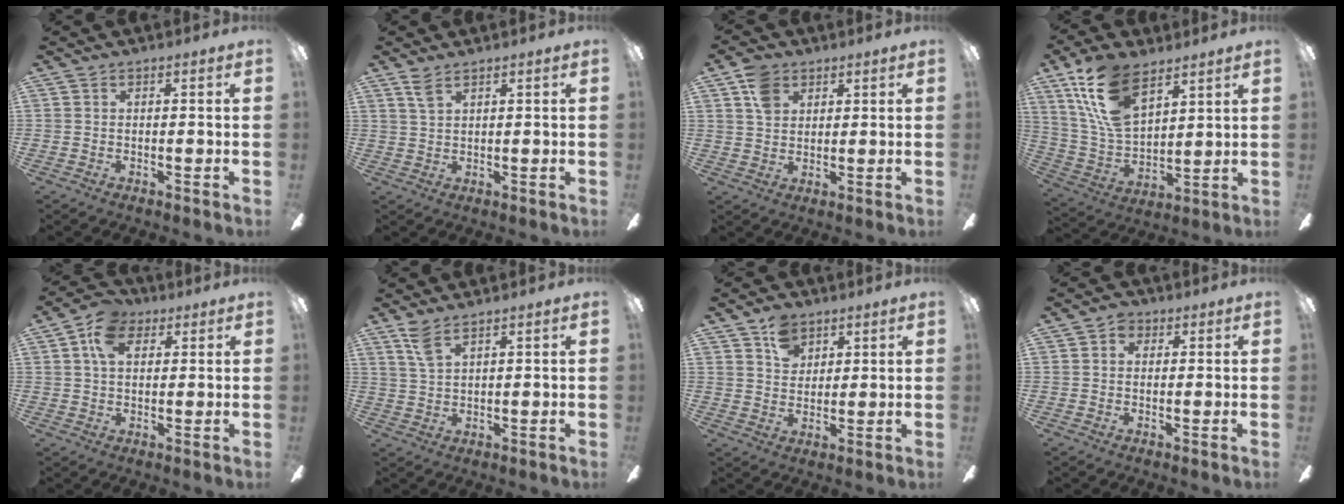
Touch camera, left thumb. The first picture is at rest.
{"total": 3.3, "force": [2.2, 1.2, 2.0], "torque": [-0.047, 0.001, 0.041]}
{"total": 6.5, "force": [3.6, 4.6, 2.8], "torque": [-0.053, 0.001, 0.069]}
{"total": 17.7, "force": [10.4, 8.9, 11.1], "torque": [-0.246, -0.032, 0.191]}
{"total": 8.7, "force": [3.7, 5.8, 5.4], "torque": [-0.099, 0.013, 0.070]}
{"total": 4.7, "force": [3.3, 1.3, 3.0], "torque": [-0.069, -0.005, 0.061]}
{"total": 6.6, "force": [4.1, 4.6, 2.4], "torque": [-0.039, -0.003, 0.075]}
{"total": 2.9, "force": [0.8, 2.2, 1.6], "torque": [-0.023, 0.006, 0.012]}